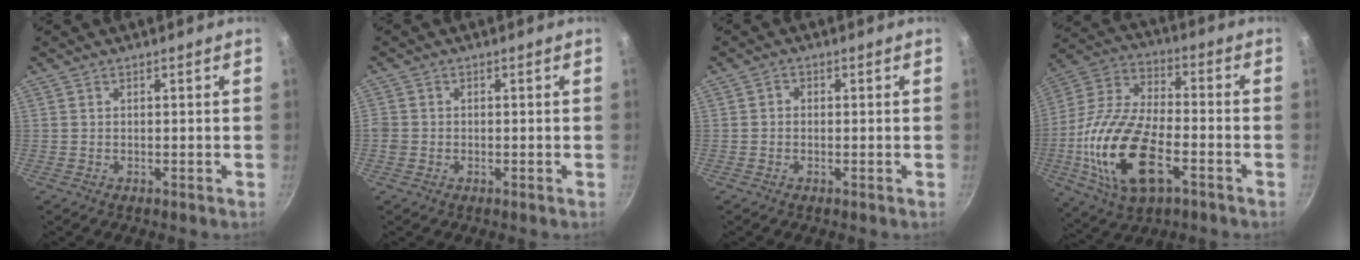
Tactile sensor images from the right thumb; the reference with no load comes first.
{"total": 1.9, "force": [-0.5, 1.7, 0.6], "torque": [-0.010, 0.003, -0.010]}
{"total": 1.3, "force": [-0.1, 1.1, 0.6], "torque": [-0.010, 0.006, -0.004]}
{"total": 21.8, "force": [-6.4, 11.0, 17.6], "torque": [-0.348, 0.021, -0.127]}